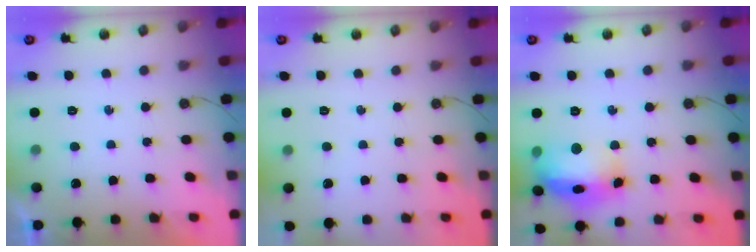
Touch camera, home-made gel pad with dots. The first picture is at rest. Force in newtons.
{"total": 0.0}
{"total": 16.7, "press": 16.5, "slide": 2.0}